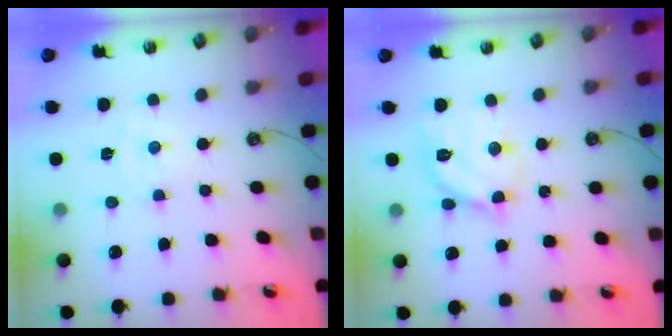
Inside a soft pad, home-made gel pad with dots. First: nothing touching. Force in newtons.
{"total": 13.4, "press": 13.3, "slide": 1.0}